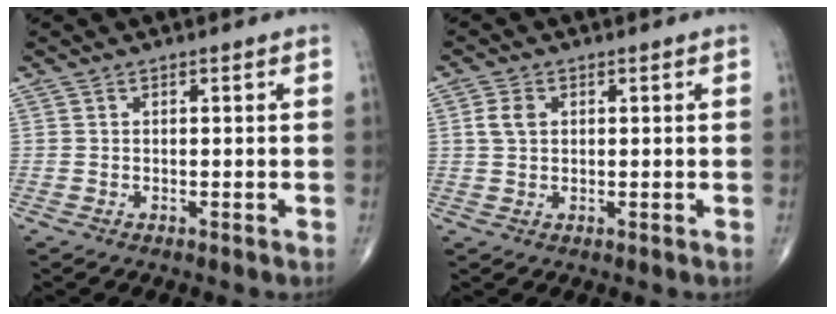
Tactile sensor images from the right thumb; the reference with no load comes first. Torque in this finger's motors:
{"motor_torque": [-0.16, 0.16, 0.29, 0.16, 0.01]}